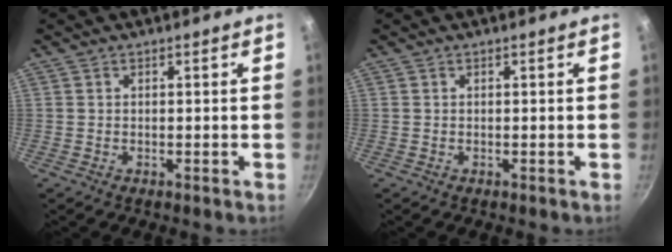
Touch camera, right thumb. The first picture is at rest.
{"total": 0.0}